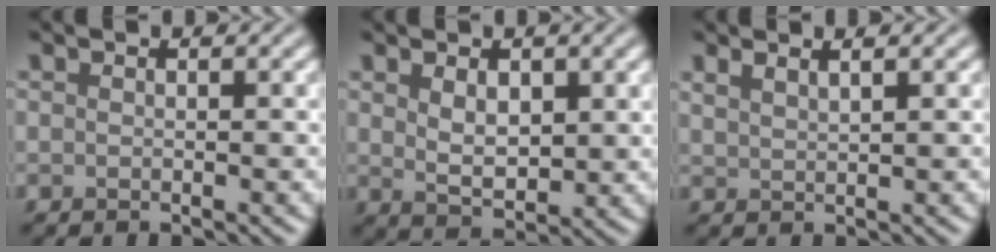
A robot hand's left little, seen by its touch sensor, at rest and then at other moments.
{"total": 3.4, "force": [1.0, 2.0, 2.6], "torque": [-0.049, -0.006, 0.023]}
{"total": 1.6, "force": [1.2, 0.4, 0.9], "torque": [-0.011, 0.001, 0.019]}